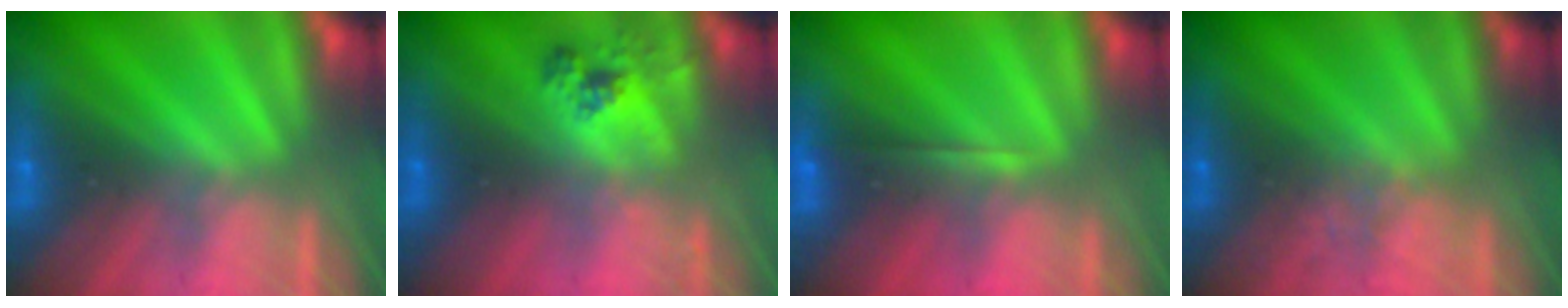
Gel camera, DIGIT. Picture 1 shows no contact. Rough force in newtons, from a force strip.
{"total": 2.6}
{"total": 1.9}
{"total": 2.3}